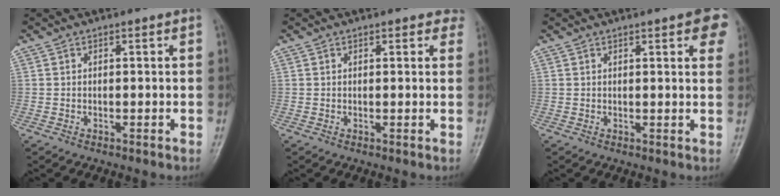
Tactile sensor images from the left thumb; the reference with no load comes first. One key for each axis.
{"total": 2.4, "fx": 1.8, "fy": 1.3, "fz": 0.9, "tx": 0.016, "ty": -0.003, "tz": 0.009}
{"total": 6.3, "fx": 3.1, "fy": 1.7, "fz": 5.2, "tx": -0.044, "ty": -0.003, "tz": 0.031}